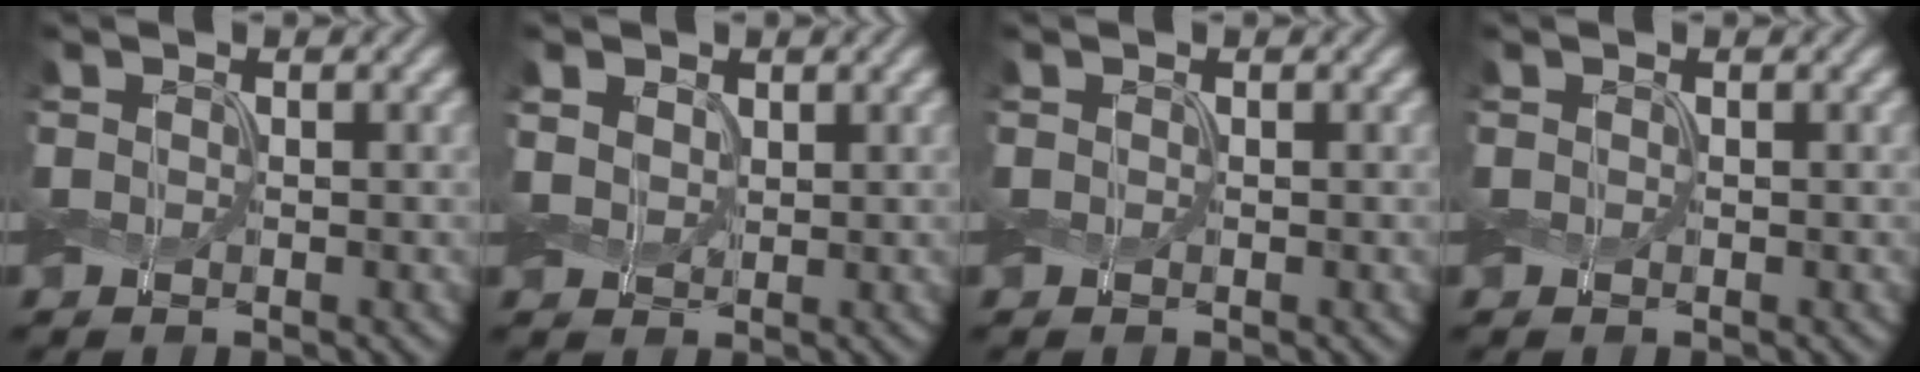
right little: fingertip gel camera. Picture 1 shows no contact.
{"total": 2.2, "force": [0.7, 1.7, 1.1], "torque": [-0.032, -0.004, 0.010]}
{"total": 0.0}
{"total": 0.0}